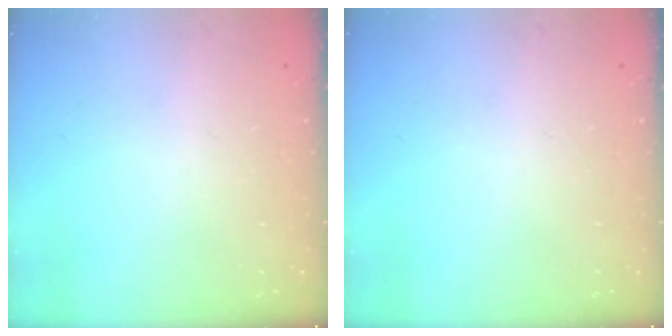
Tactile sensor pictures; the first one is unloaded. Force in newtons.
{"total": 0.0}